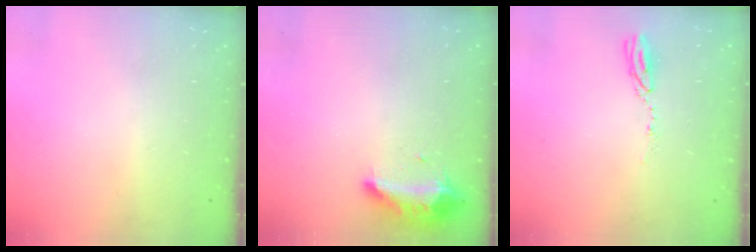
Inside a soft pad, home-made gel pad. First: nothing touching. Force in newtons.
{"total": 8.5, "press": 8.5, "slide": 0.4}
{"total": 3.8, "press": 3.8, "slide": 0.1}